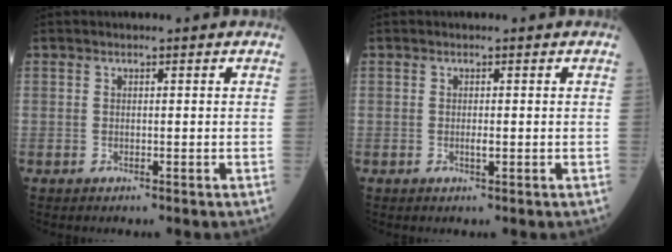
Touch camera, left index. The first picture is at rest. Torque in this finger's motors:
{"motor_torque": [0.38, 0.22, 0.01, 0.01]}